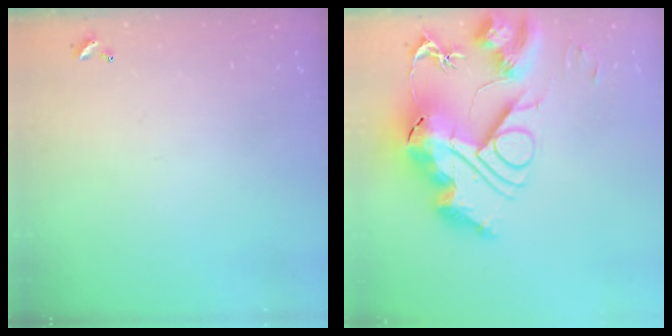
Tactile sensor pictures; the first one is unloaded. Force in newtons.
{"total": 0.7, "press": 0.7, "slide": 0.0}